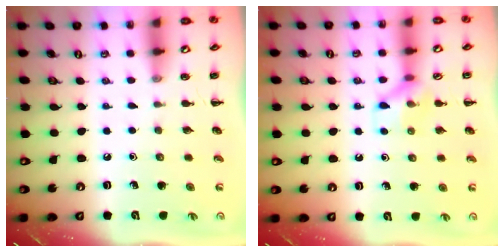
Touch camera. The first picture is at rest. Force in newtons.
{"total": 8.7, "press": 8.7, "slide": 0.5}